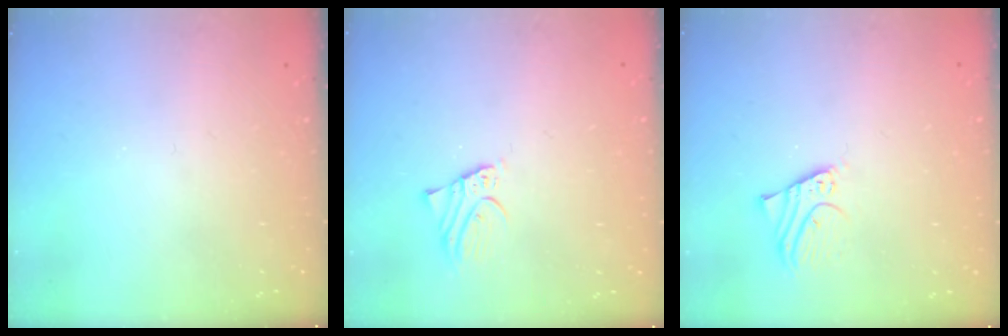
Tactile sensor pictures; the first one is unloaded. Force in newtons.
{"total": 2.4, "press": 2.4, "slide": 0.0}
{"total": 2.8, "press": 2.8, "slide": 0.2}